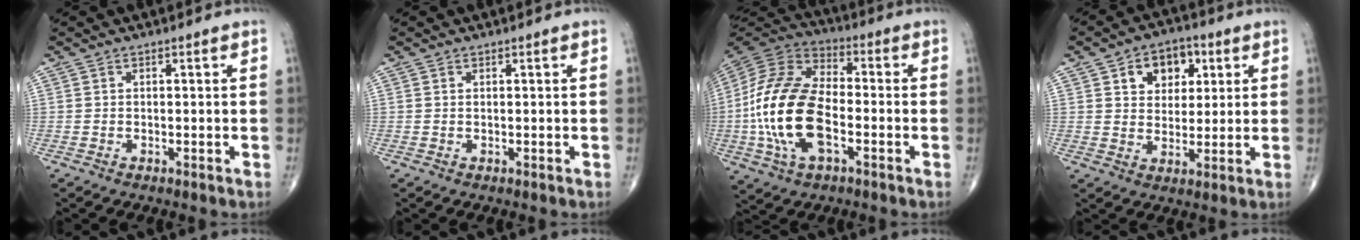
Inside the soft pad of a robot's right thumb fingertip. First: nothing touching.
{"total": 0.0}
{"total": 20.2, "force": [-3.8, 10.8, 16.6], "torque": [-0.340, 0.022, -0.073]}
{"total": 9.2, "force": [3.6, 6.5, 5.3], "torque": [-0.038, -0.008, 0.053]}